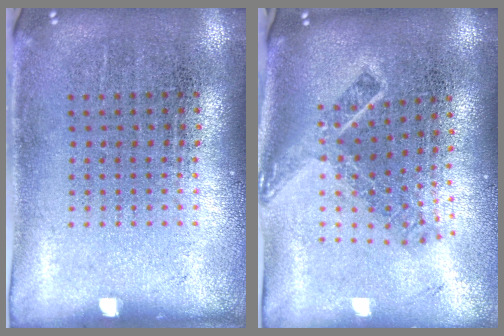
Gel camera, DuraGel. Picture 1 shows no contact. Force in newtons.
{"total": 1.9, "press": 1.4, "slide": 1.4}